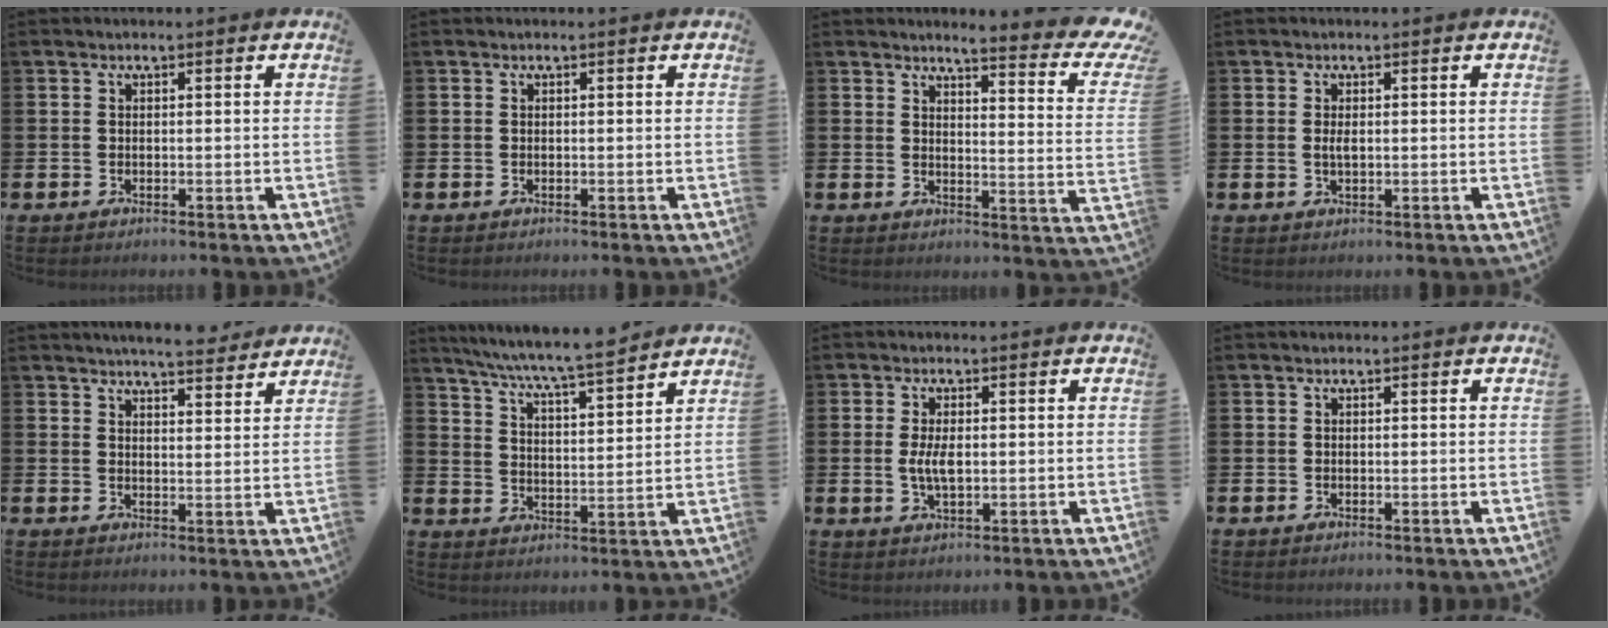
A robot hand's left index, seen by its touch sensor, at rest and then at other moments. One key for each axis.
{"total": 0.0}
{"total": 4.3, "fx": 3.8, "fy": 0.1, "fz": 1.9, "tx": -0.030, "ty": -0.049, "tz": 0.052}
{"total": 1.3, "fx": 0.2, "fy": 0.5, "fz": 1.2, "tx": -0.024, "ty": 0.004, "tz": 0.001}
{"total": 5.3, "fx": 5.2, "fy": 0.2, "fz": 0.9, "tx": -0.020, "ty": -0.028, "tz": 0.091}
{"total": 7.3, "fx": 6.9, "fy": -0.2, "fz": 2.3, "tx": -0.072, "ty": -0.048, "tz": 0.120}
{"total": 3.6, "fx": 0.2, "fy": 1.6, "fz": 3.2, "tx": -0.061, "ty": -0.001, "tz": -0.003}
{"total": 0.0}